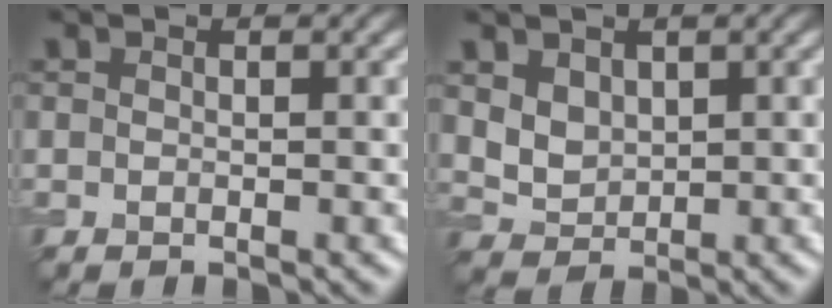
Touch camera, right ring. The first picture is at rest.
{"total": 3.5, "force": [1.5, 2.6, 1.8], "torque": [-0.049, -0.005, 0.041]}